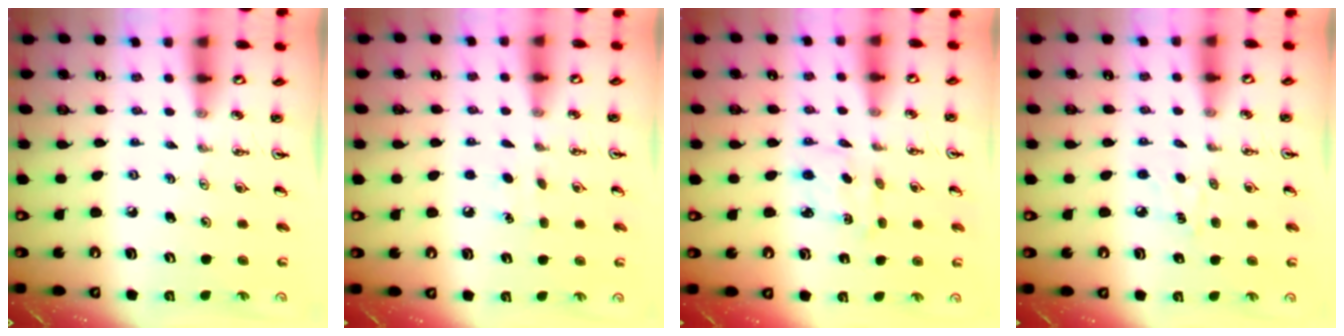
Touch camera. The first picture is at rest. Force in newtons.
{"total": 5.2, "press": 5.2, "slide": 0.5}
{"total": 3.0, "press": 2.9, "slide": 0.6}
{"total": 6.0, "press": 6.0, "slide": 0.8}